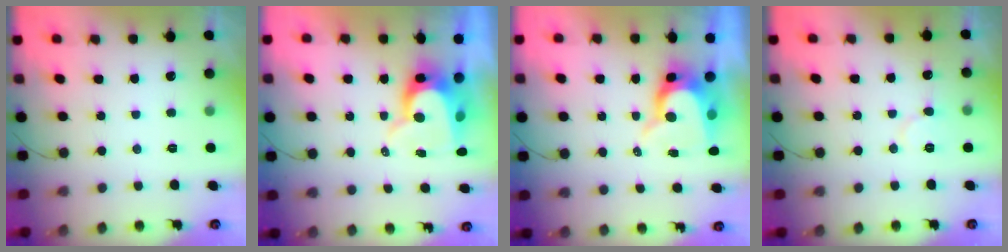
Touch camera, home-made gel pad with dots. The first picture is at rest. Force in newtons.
{"total": 10.5, "press": 10.4, "slide": 0.8}
{"total": 9.8, "press": 9.7, "slide": 1.1}
{"total": 6.2, "press": 6.1, "slide": 0.6}